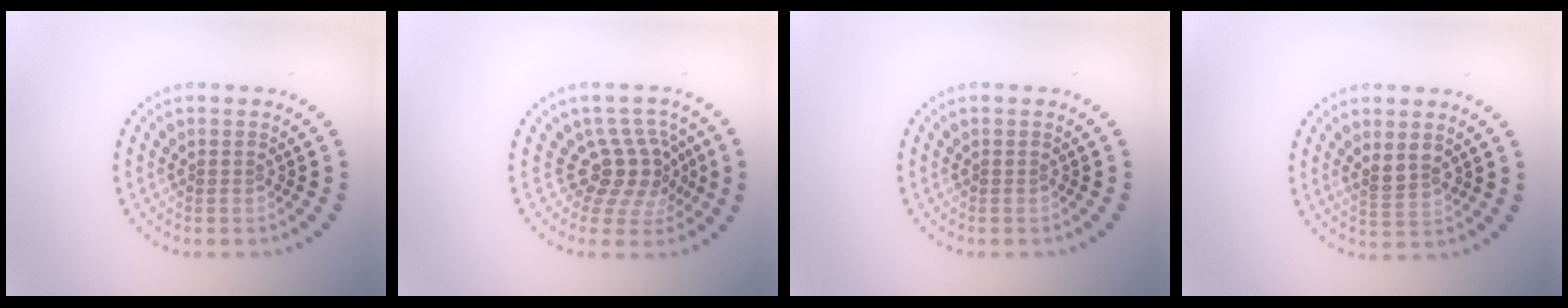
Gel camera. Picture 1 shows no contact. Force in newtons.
{"total": 3.9, "press": 2.9, "slide": 2.6}
{"total": 0.0}
{"total": 2.0, "press": 1.9, "slide": 0.7}